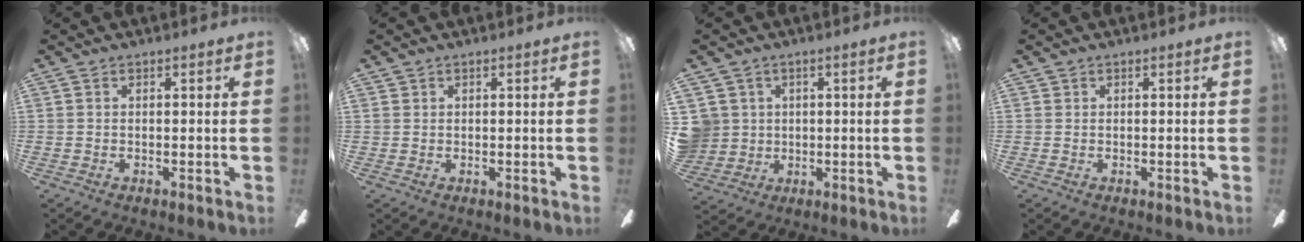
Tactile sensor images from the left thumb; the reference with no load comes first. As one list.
[{"total": 0.6, "force": [0.3, 0.5, -0.1], "torque": [0.002, 0.003, 0.006]}, {"total": 6.4, "force": [1.5, 6.2, 0.6], "torque": [-0.034, 0.003, 0.030]}, {"total": 0.0}]